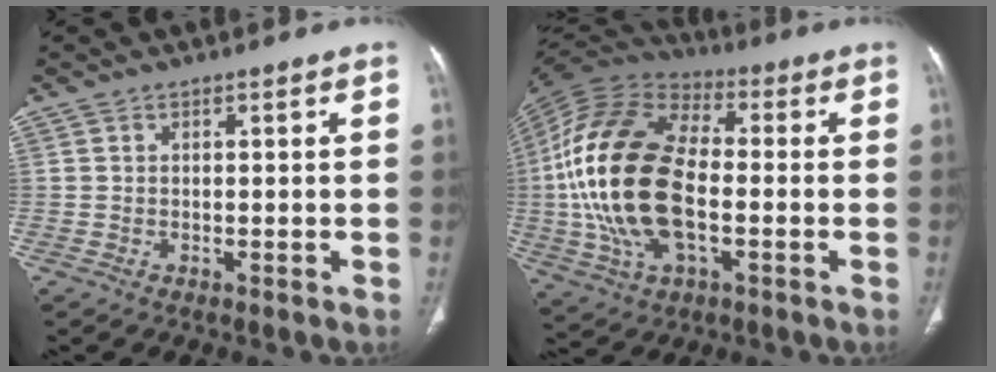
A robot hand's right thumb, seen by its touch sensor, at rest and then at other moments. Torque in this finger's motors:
{"motor_torque": [0.65, 1.48, 2.77, 0.00, 1.00]}